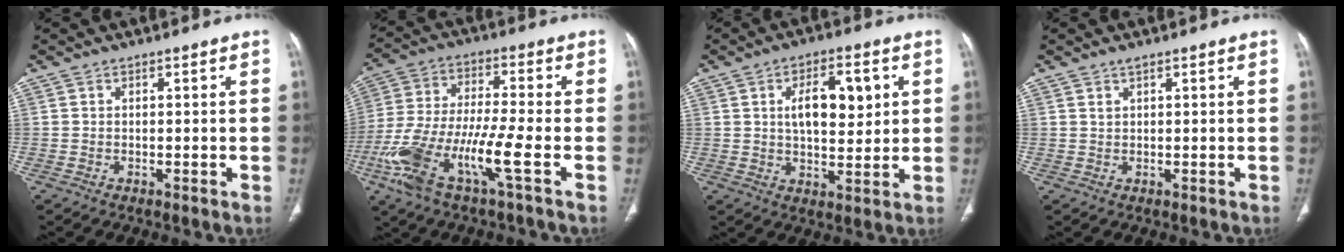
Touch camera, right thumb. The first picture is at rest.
{"total": 15.0, "force": [-6.0, 2.3, 13.5], "torque": [-0.306, 0.016, -0.119]}
{"total": 10.8, "force": [2.8, 5.2, 9.1], "torque": [-0.119, -0.006, 0.046]}
{"total": 0.9, "force": [0.8, 0.1, 0.5], "torque": [-0.008, -0.003, 0.017]}